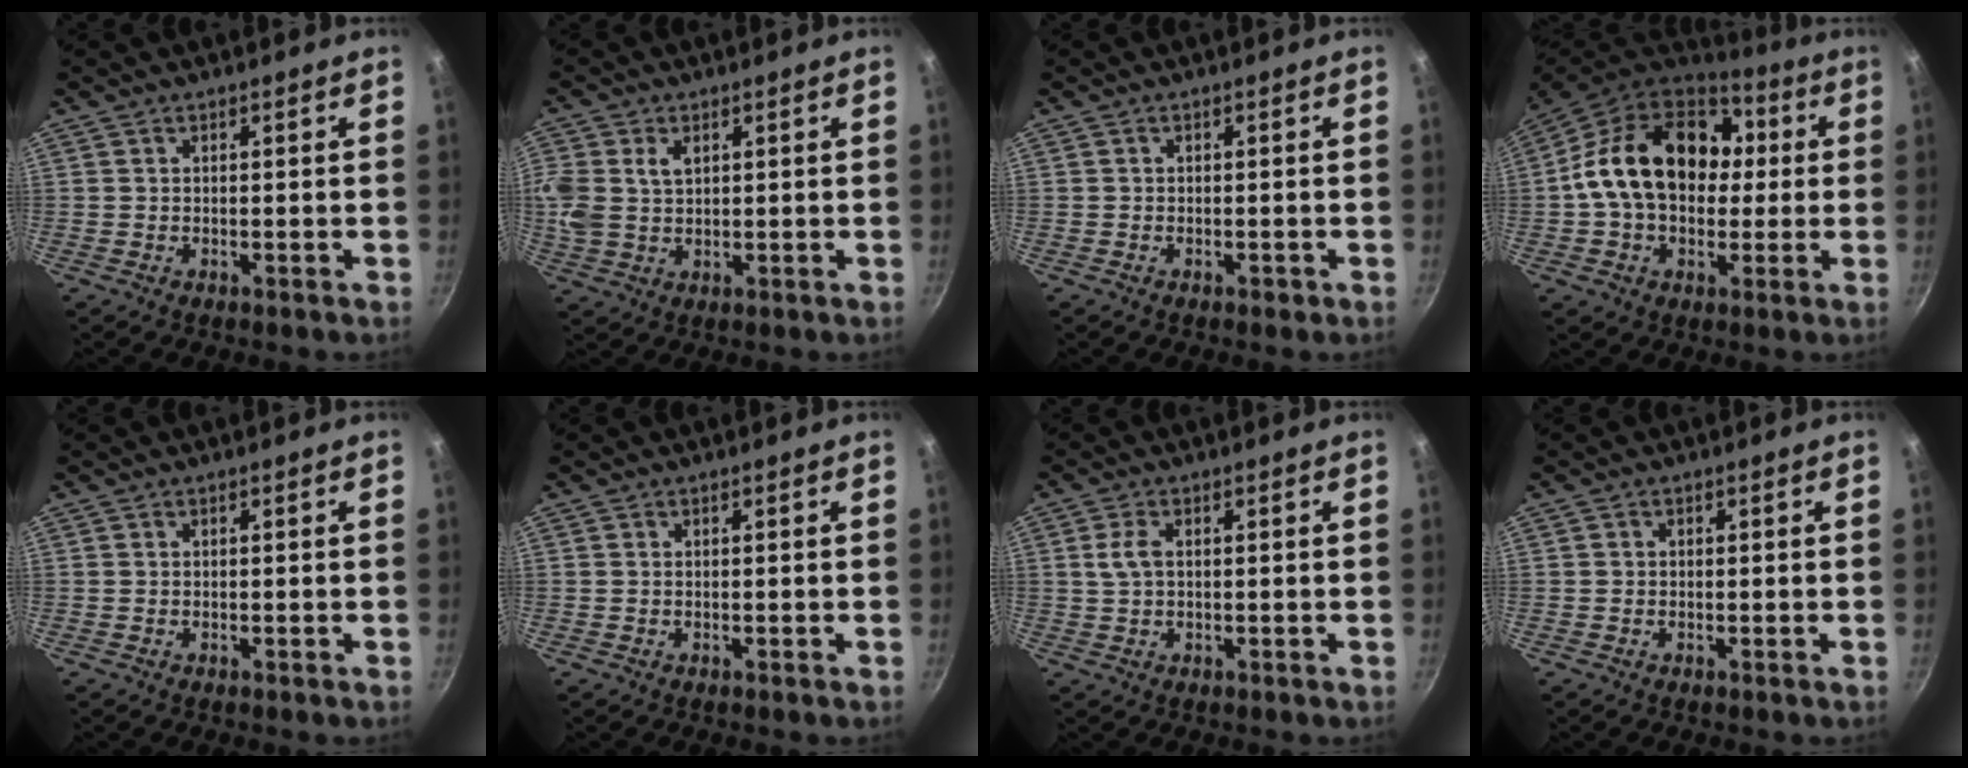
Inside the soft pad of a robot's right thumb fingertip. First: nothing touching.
{"total": 10.1, "force": [2.3, 6.9, 6.9], "torque": [-0.175, 0.004, 0.051]}
{"total": 0.8, "force": [-0.5, 0.5, 0.4], "torque": [-0.001, 0.000, -0.009]}
{"total": 22.2, "force": [1.2, 15.6, 15.8], "torque": [-0.262, 0.035, 0.018]}
{"total": 0.0}
{"total": 0.0}
{"total": 3.1, "force": [0.5, 1.7, 2.5], "torque": [-0.060, 0.006, 0.011]}
{"total": 0.0}